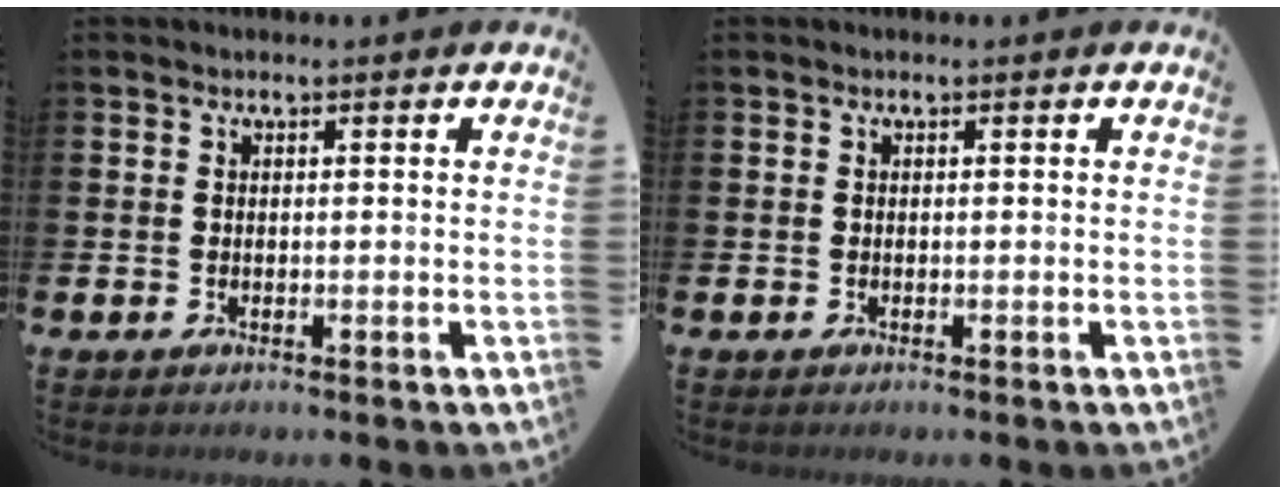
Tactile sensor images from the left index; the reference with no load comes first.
{"total": 0.0}